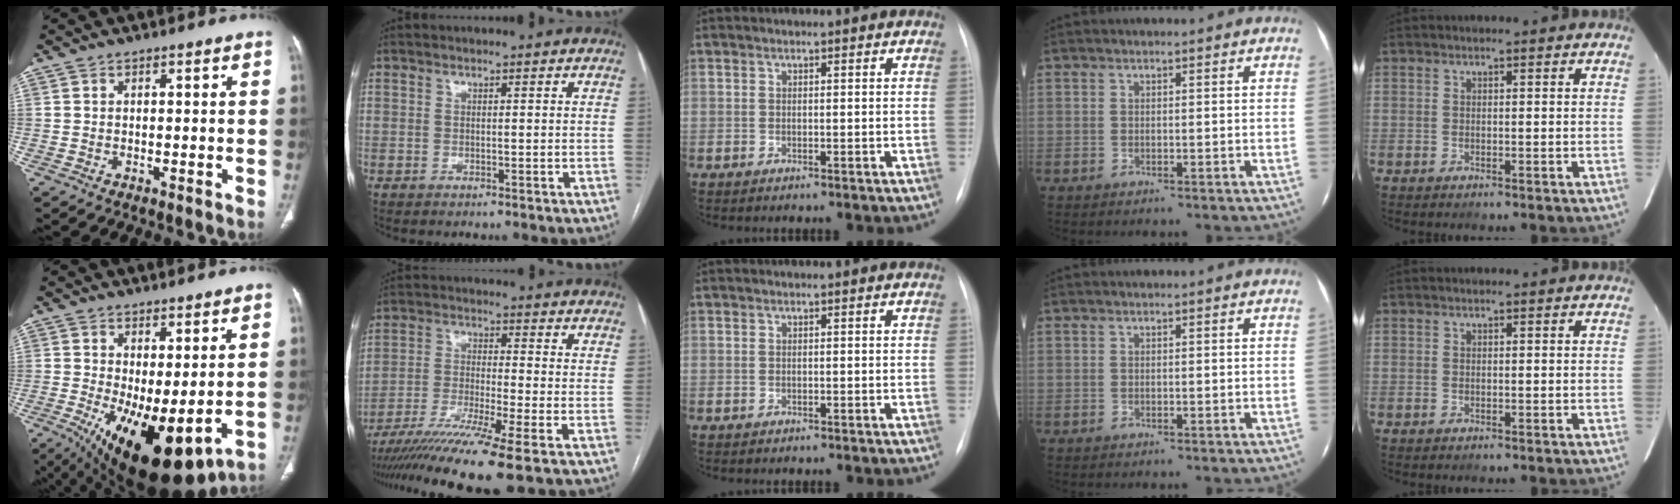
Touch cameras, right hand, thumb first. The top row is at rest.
{"thumb": {"total": 15.8, "force": [-3.0, 6.6, 14.0], "torque": [-0.236, -0.025, -0.022]}, "index": {"total": 13.0, "force": [-9.6, -2.0, 8.6], "torque": [-0.153, -0.033, -0.161]}}